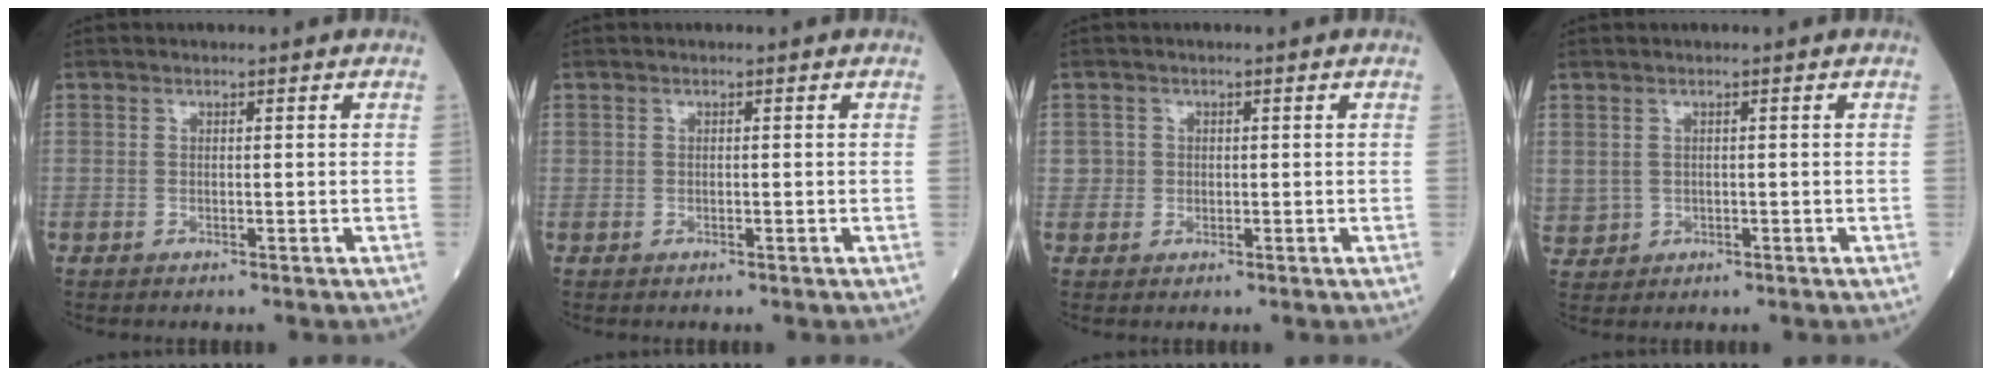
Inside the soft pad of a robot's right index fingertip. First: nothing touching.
{"total": 0.0}
{"total": 1.8, "force": [0.2, 1.8, 0.0], "torque": [0.009, 0.004, 0.001]}
{"total": 3.7, "force": [0.5, 3.2, 1.8], "torque": [-0.049, 0.004, 0.023]}